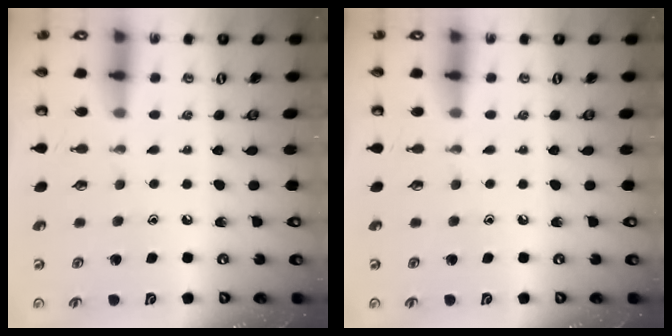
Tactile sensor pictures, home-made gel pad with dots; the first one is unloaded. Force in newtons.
{"total": 0.0}